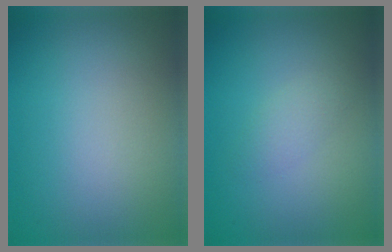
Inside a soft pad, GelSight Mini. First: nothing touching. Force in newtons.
{"total": 1.4, "press": 1.4, "slide": 0.1}